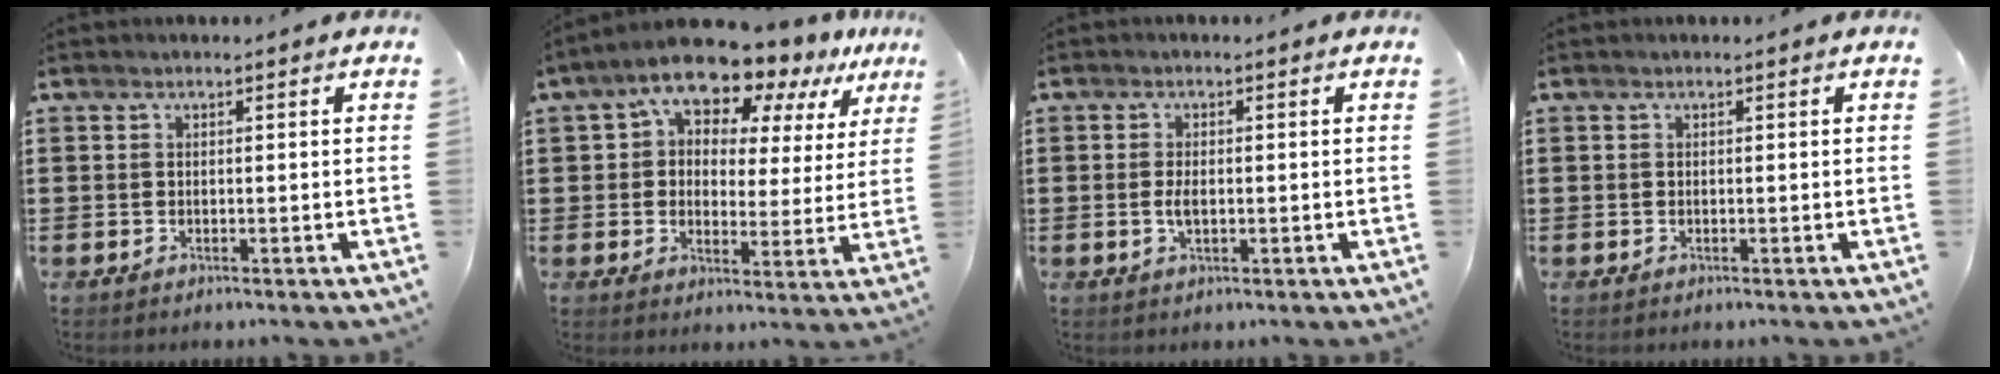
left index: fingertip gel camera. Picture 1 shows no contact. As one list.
[{"total": 10.1, "force": [8.5, 4.1, 3.7], "torque": [-0.102, -0.048, 0.152]}, {"total": 2.2, "force": [-0.3, 1.0, 2.0], "torque": [-0.046, -0.002, -0.008]}, {"total": 0.0}]